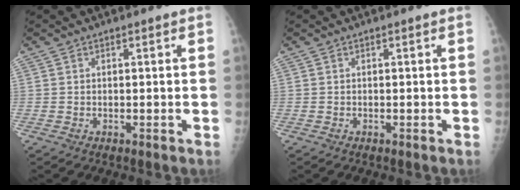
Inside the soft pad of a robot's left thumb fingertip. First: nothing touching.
{"total": 0.0}